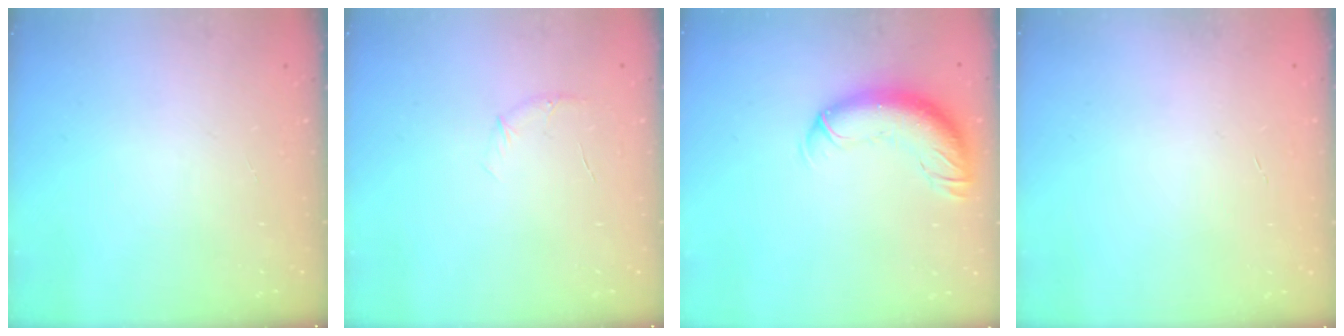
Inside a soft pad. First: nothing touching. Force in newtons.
{"total": 5.2, "press": 5.0, "slide": 1.5}
{"total": 13.1, "press": 12.8, "slide": 2.9}
{"total": 0.0}